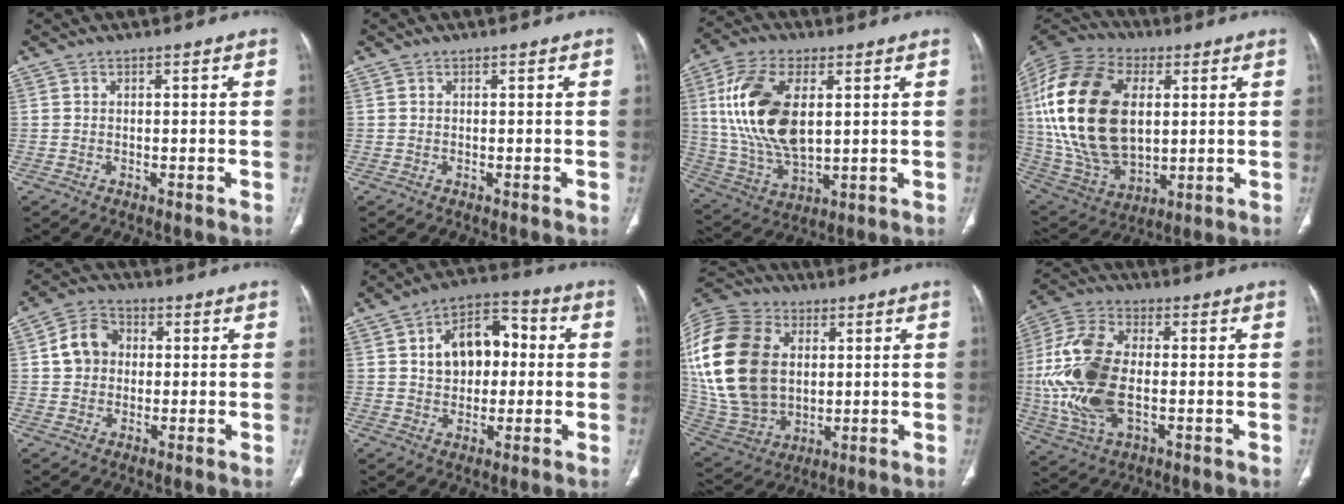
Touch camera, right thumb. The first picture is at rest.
{"total": 0.0}
{"total": 18.3, "force": [3.6, 9.5, 15.2], "torque": [-0.303, -0.011, 0.076]}
{"total": 28.4, "force": [4.3, 17.2, 22.2], "torque": [-0.447, -0.016, 0.082]}
{"total": 7.5, "force": [0.8, 6.4, 3.9], "torque": [-0.054, 0.015, 0.007]}
{"total": 12.9, "force": [1.8, 8.8, 9.3], "torque": [-0.109, 0.025, 0.023]}
{"total": 28.1, "force": [4.6, 19.7, 19.5], "torque": [-0.420, 0.004, 0.097]}
{"total": 17.7, "force": [-1.3, 9.7, 14.7], "torque": [-0.326, 0.004, -0.022]}